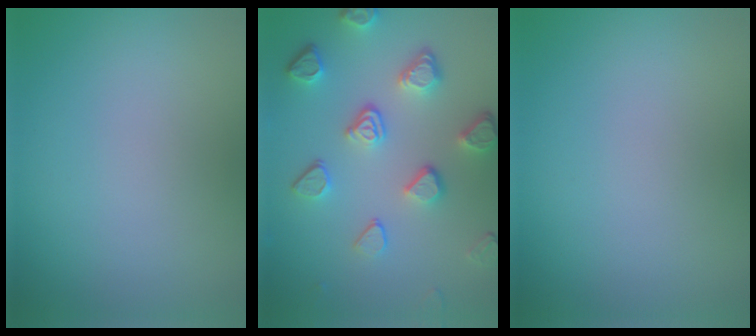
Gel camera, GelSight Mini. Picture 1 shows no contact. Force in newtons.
{"total": 5.0, "press": 3.9, "slide": 3.1}
{"total": 0.0}